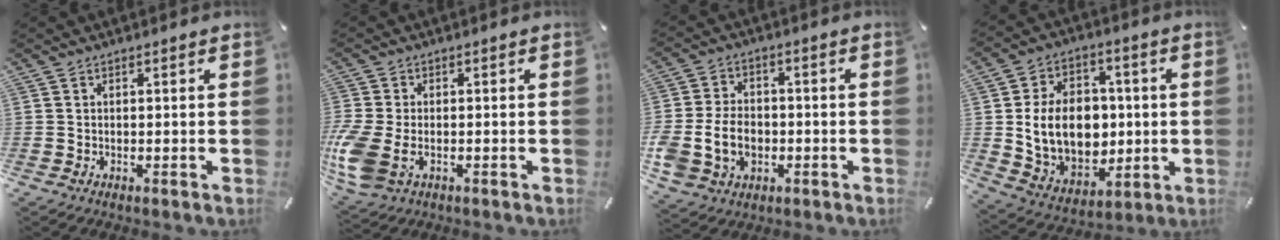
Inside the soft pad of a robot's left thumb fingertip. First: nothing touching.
{"total": 9.0, "force": [-2.5, 5.6, 6.6], "torque": [-0.164, -0.009, -0.043]}
{"total": 10.5, "force": [-1.9, 8.4, 6.1], "torque": [-0.141, 0.013, -0.030]}
{"total": 15.9, "force": [0.2, 12.7, 9.5], "torque": [-0.186, 0.004, 0.017]}